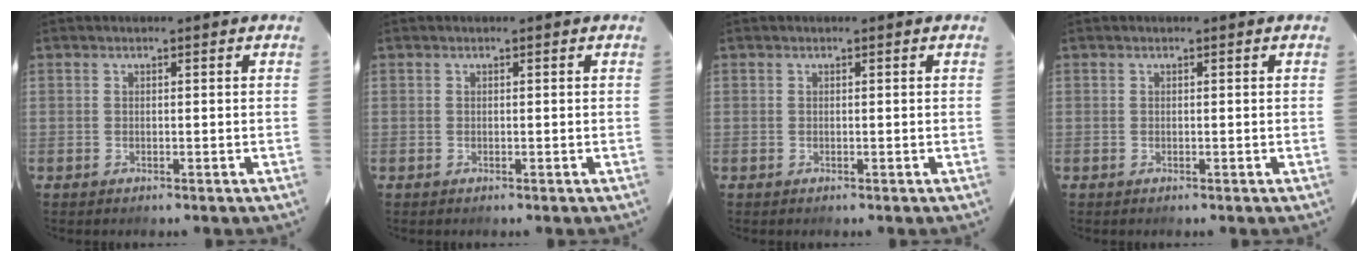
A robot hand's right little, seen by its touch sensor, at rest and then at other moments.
{"total": 0.0}
{"total": 0.0}
{"total": 0.0}